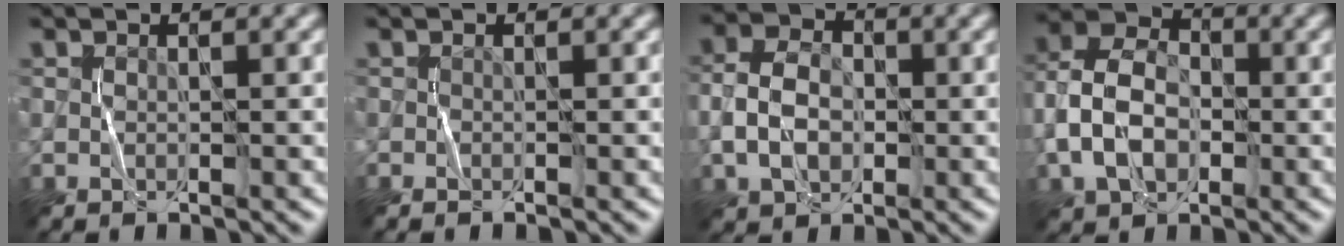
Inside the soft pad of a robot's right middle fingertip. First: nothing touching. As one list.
[{"total": 0.0}, {"total": 4.3, "force": [-0.9, 3.1, 2.9], "torque": [-0.056, 0.004, -0.019]}, {"total": 6.7, "force": [-1.6, 4.8, 4.4], "torque": [-0.093, 0.008, -0.040]}]